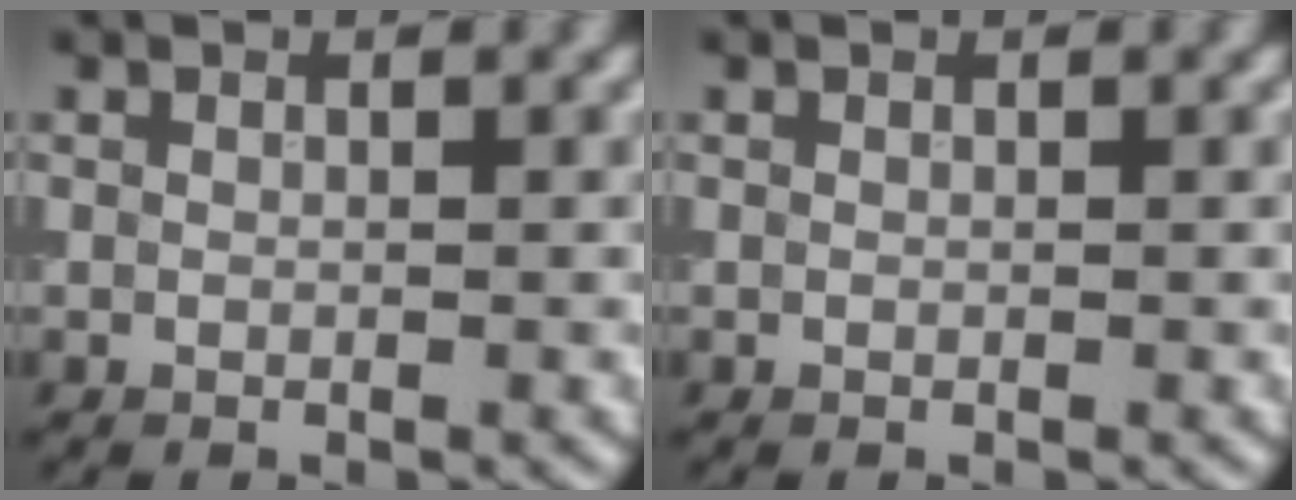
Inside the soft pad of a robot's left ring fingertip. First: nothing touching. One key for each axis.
{"total": 0.0}